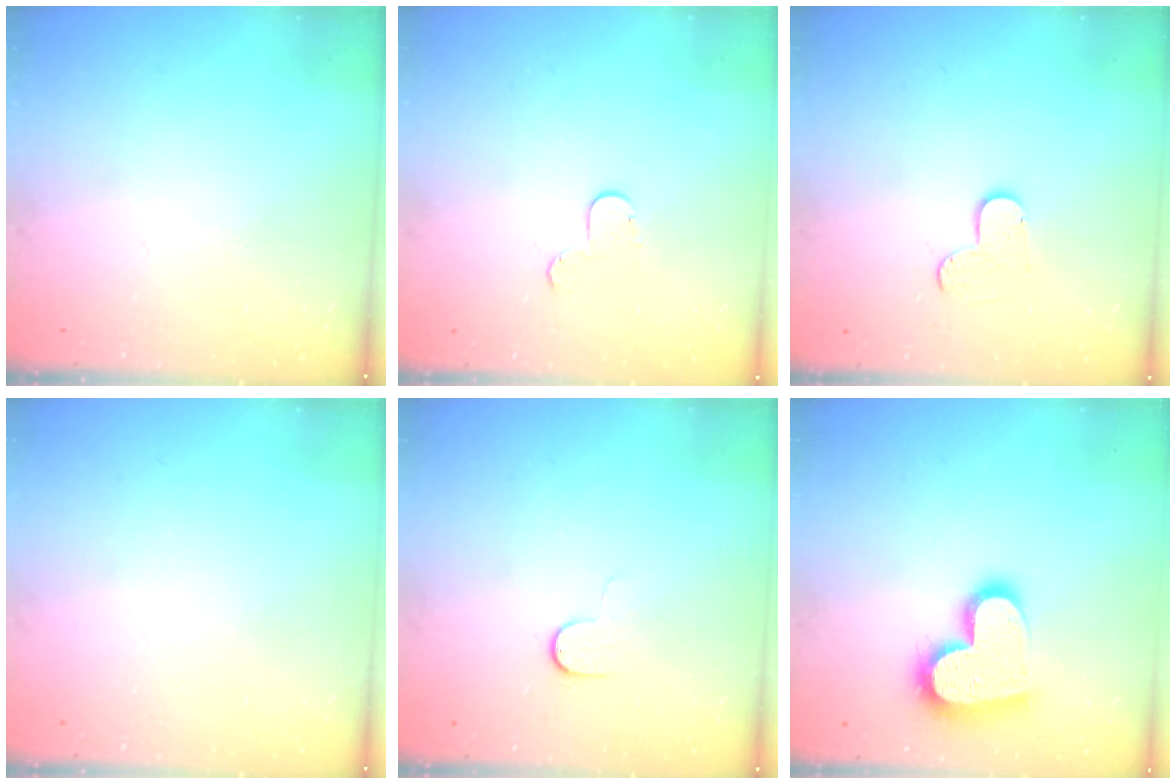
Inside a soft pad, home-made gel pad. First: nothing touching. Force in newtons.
{"total": 5.7, "press": 5.7, "slide": 0.5}
{"total": 4.1, "press": 4.1, "slide": 0.3}
{"total": 0.8, "press": 0.5, "slide": 0.6}
{"total": 5.0, "press": 5.0, "slide": 0.5}
{"total": 16.7, "press": 16.7, "slide": 1.0}